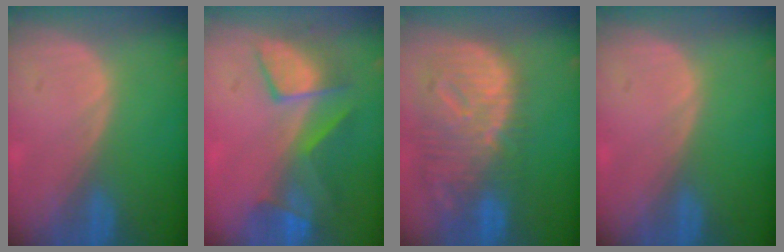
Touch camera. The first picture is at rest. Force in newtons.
{"total": 7.6, "press": 7.5, "slide": 1.2}
{"total": 12.5, "press": 10.8, "slide": 6.3}
{"total": 0.0}